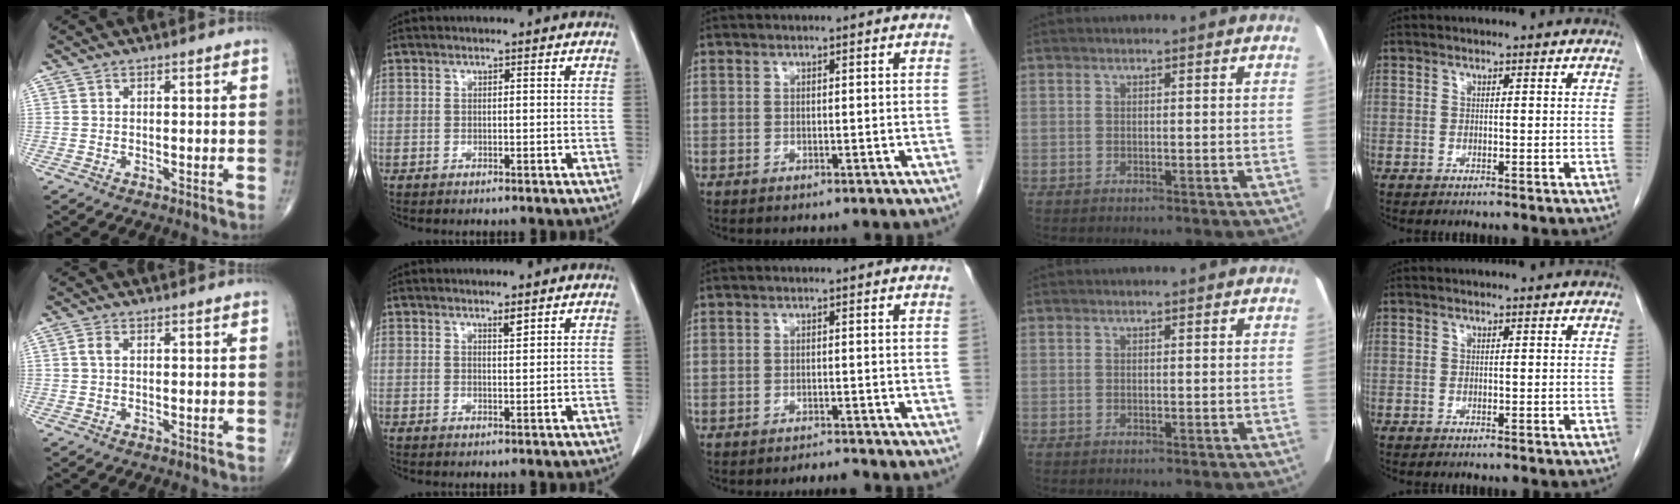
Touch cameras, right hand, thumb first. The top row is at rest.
{"thumb": {"total": 1.4, "force": [0.2, 0.8, 1.1], "torque": [-0.025, 0.002, 0.002]}, "index": {"total": 1.2, "force": [0.9, 0.1, 0.8], "torque": [-0.016, -0.006, 0.016]}, "middle": {"total": 1.3, "force": [-1.2, -0.4, -0.1], "torque": [-0.003, -0.009, -0.014]}}